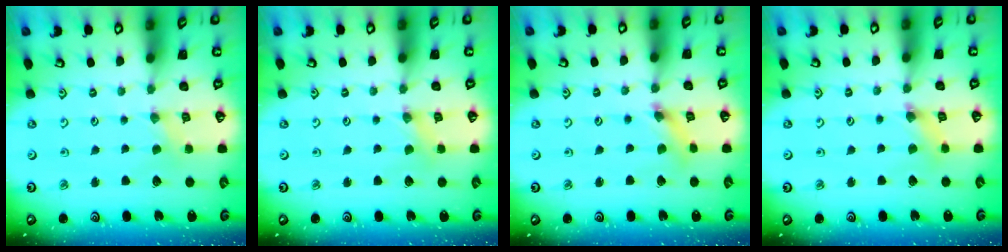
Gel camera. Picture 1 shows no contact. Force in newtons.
{"total": 1.5, "press": 1.5, "slide": 0.3}
{"total": 3.6, "press": 3.6, "slide": 0.6}
{"total": 2.7, "press": 2.7, "slide": 0.3}